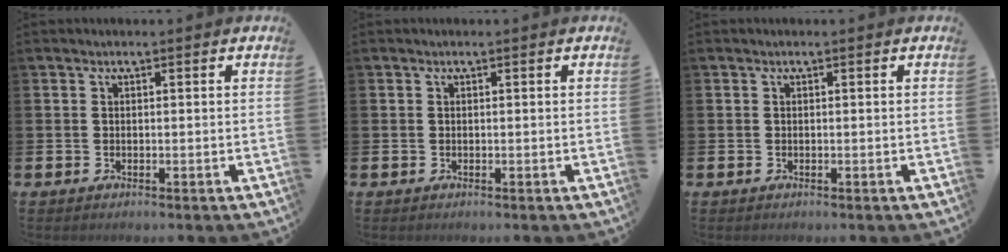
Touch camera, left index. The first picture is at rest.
{"total": 0.0}
{"total": 0.0}